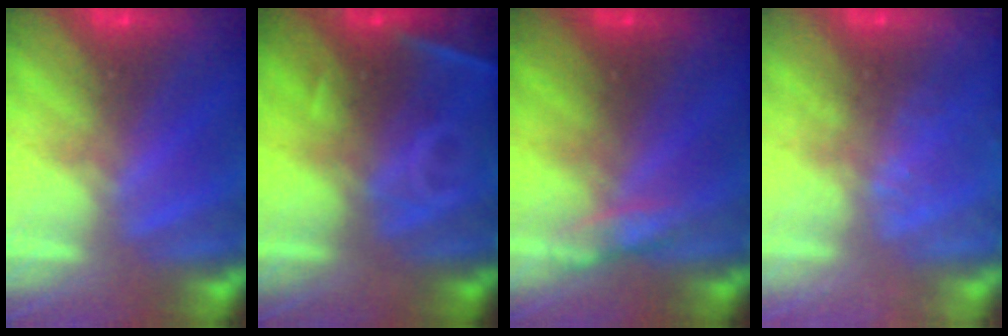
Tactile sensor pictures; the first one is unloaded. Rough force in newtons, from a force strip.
{"total": 7.2}
{"total": 2.7}
{"total": 2.5}